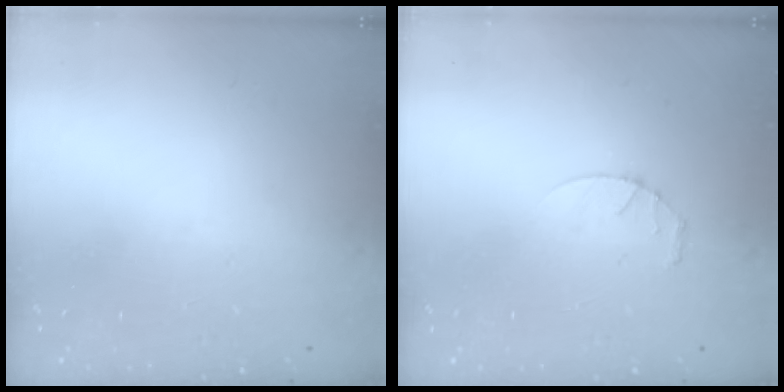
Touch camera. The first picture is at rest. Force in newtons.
{"total": 2.8, "press": 2.8, "slide": 0.4}